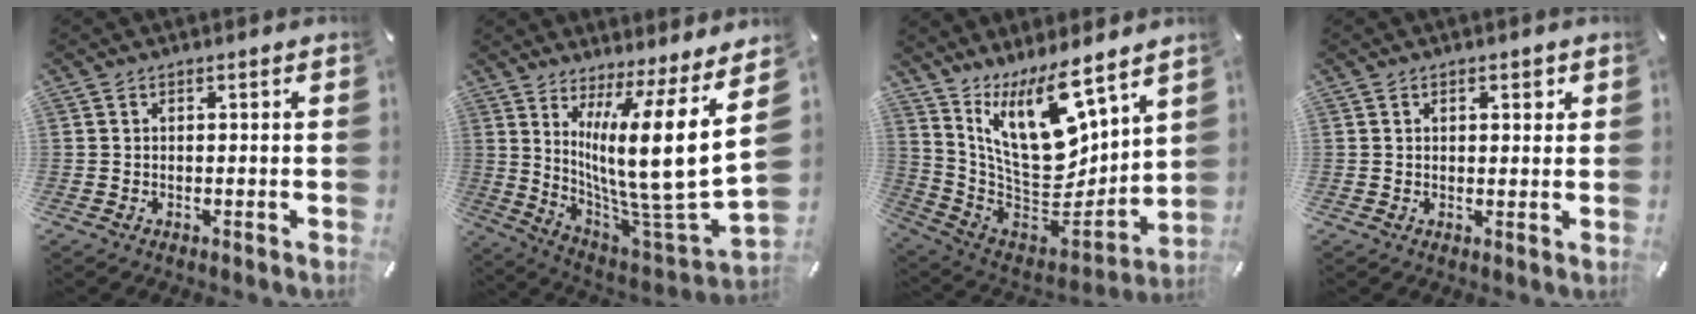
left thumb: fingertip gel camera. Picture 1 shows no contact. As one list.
[{"total": 20.5, "force": [6.9, 2.9, 19.1], "torque": [-0.331, -0.080, 0.107]}, {"total": 17.4, "force": [9.4, 8.2, 12.1], "torque": [-0.230, -0.092, 0.168]}, {"total": 2.1, "force": [0.9, 1.3, 1.4], "torque": [-0.014, 0.000, 0.010]}]